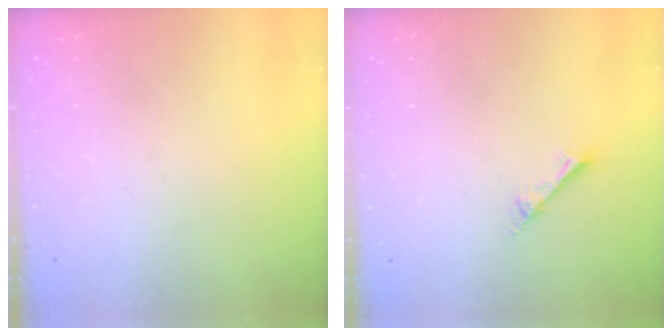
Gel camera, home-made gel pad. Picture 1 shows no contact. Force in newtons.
{"total": 2.8, "press": 2.7, "slide": 0.4}